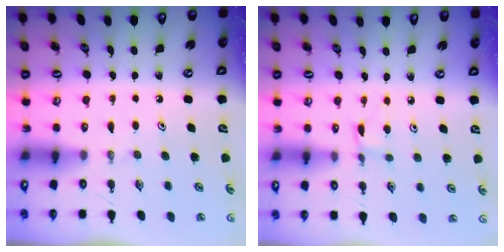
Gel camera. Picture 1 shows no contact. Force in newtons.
{"total": 1.2, "press": 1.2, "slide": 0.1}